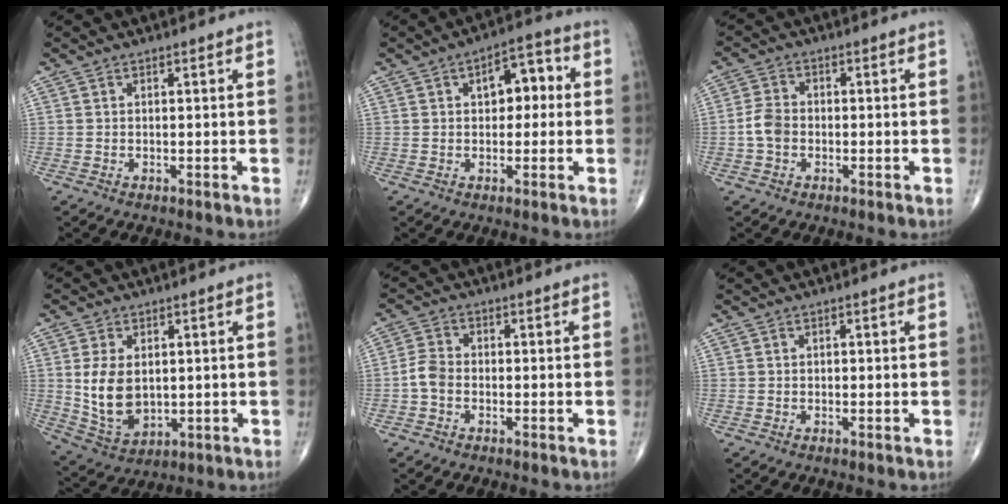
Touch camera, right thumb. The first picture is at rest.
{"total": 7.6, "force": [1.4, 4.3, 6.1], "torque": [-0.053, 0.020, 0.013]}
{"total": 4.2, "force": [-1.0, 3.1, 2.6], "torque": [-0.053, 0.013, -0.025]}
{"total": 10.3, "force": [0.9, 6.7, 7.8], "torque": [-0.136, -0.014, 0.036]}
{"total": 3.6, "force": [-1.2, 2.5, 2.3], "torque": [-0.048, 0.012, -0.032]}
{"total": 0.0}